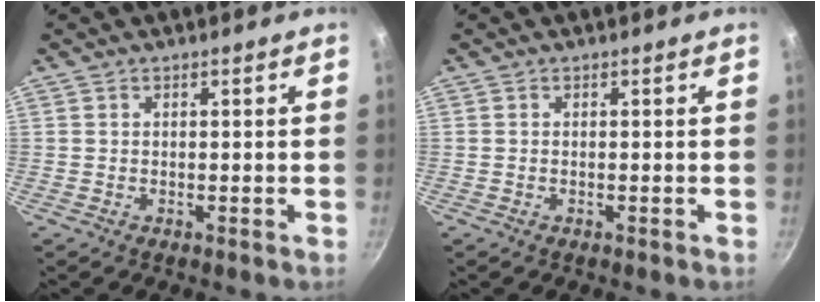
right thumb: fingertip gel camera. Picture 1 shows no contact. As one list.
[{"total": 0.0}]